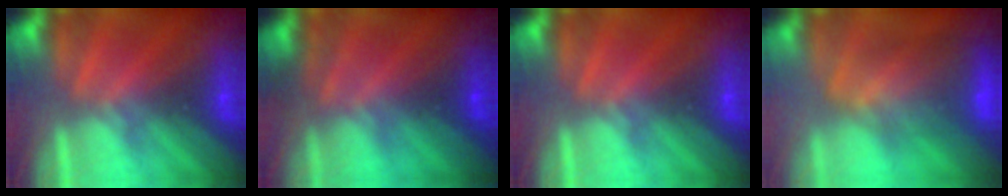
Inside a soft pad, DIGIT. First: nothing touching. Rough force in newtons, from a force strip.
{"total": 4.7}
{"total": 0.0}
{"total": 8.5}